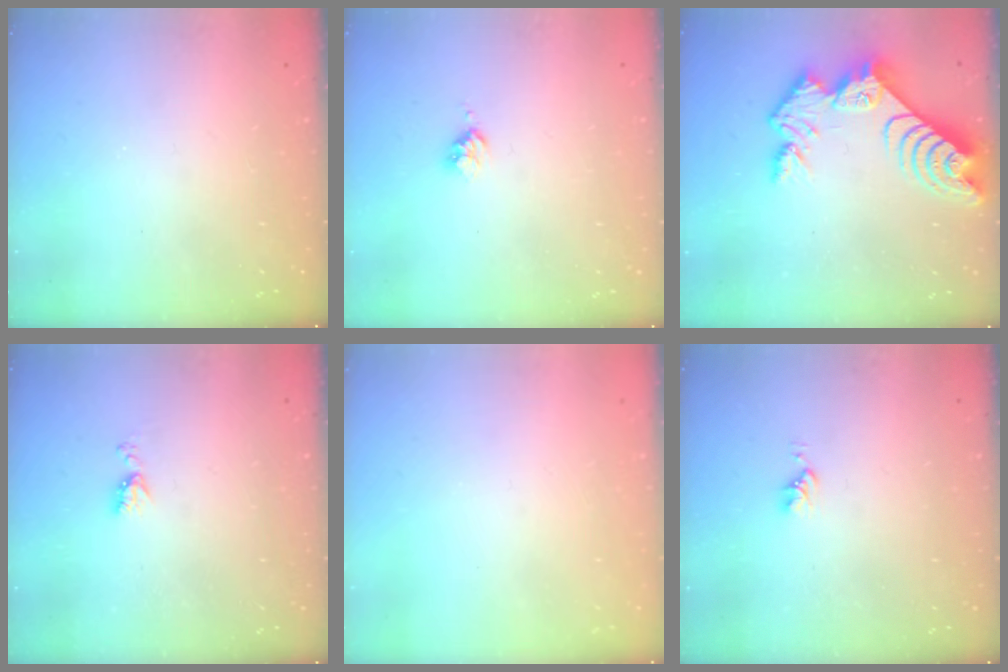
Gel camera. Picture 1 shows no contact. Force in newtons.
{"total": 2.5, "press": 2.5, "slide": 0.3}
{"total": 12.8, "press": 12.8, "slide": 1.0}
{"total": 5.6, "press": 5.5, "slide": 0.8}
{"total": 0.0}
{"total": 3.0, "press": 3.0, "slide": 0.4}